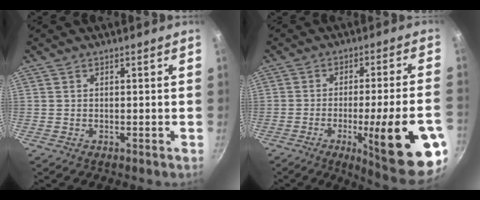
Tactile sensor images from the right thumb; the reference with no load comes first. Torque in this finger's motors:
{"motor_torque": [2.64, 2.38, 2.00, -0.50, 0.46]}